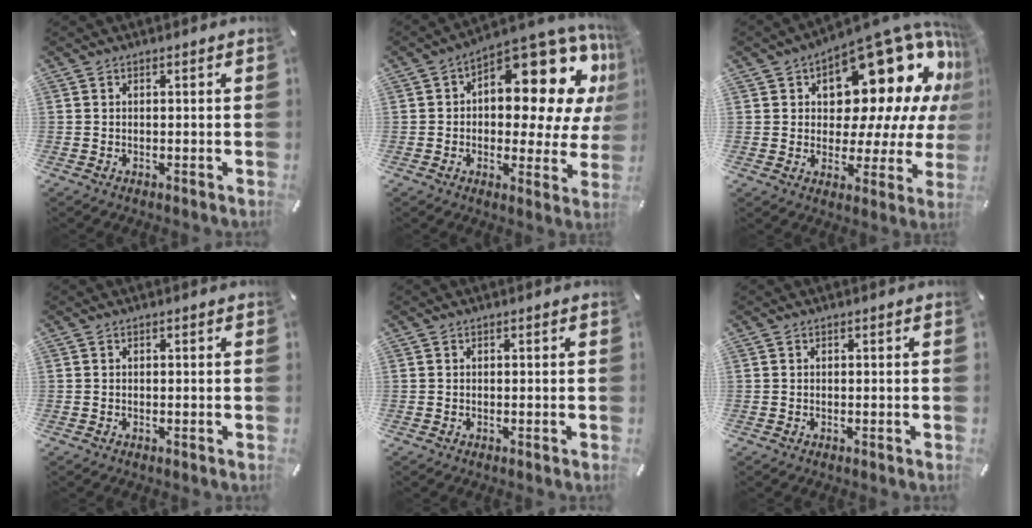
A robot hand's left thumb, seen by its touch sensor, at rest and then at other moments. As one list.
[{"total": 16.8, "force": [8.3, 8.2, 12.2], "torque": [-0.139, -0.086, 0.129]}, {"total": 22.2, "force": [11.0, 12.3, 14.8], "torque": [-0.176, -0.091, 0.184]}, {"total": 0.0}, {"total": 0.0}, {"total": 0.0}]